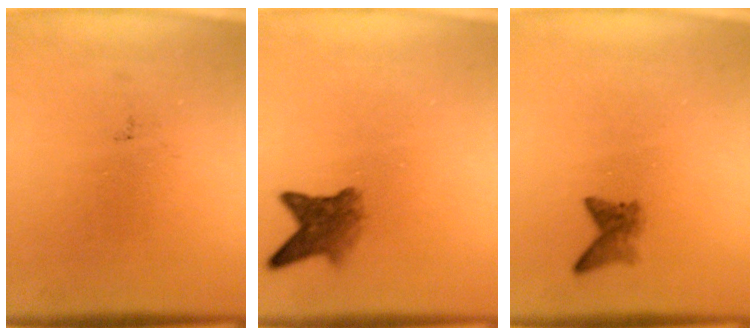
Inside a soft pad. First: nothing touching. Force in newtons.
{"total": 4.0}
{"total": 1.9}